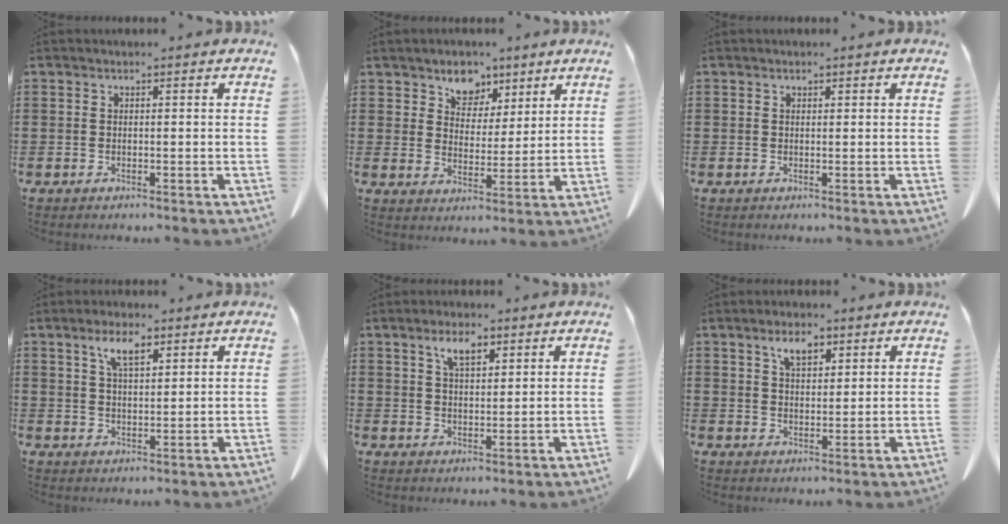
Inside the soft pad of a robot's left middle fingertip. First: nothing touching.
{"total": 5.8, "force": [4.1, 3.9, 1.2], "torque": [-0.043, -0.007, 0.072]}
{"total": 0.5, "force": [0.4, 0.3, 0.2], "torque": [-0.005, 0.000, 0.010]}
{"total": 5.0, "force": [3.0, 1.6, 3.6], "torque": [-0.072, 0.002, 0.051]}
{"total": 4.5, "force": [2.8, 1.8, 3.1], "torque": [-0.060, 0.002, 0.048]}
{"total": 4.3, "force": [2.7, 2.0, 2.7], "torque": [-0.053, 0.002, 0.047]}